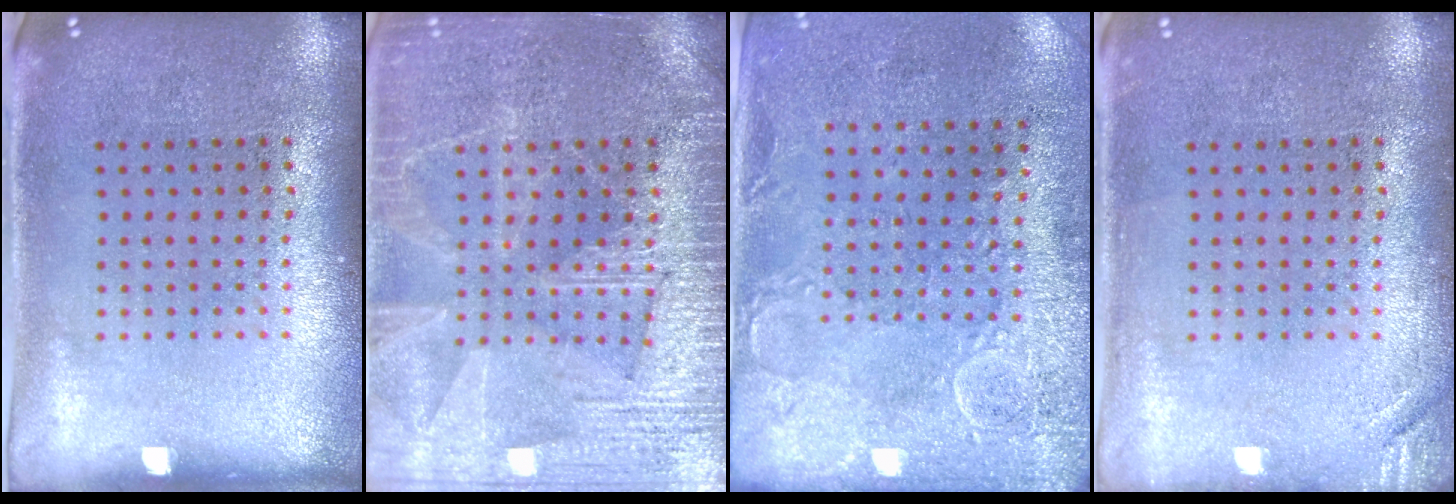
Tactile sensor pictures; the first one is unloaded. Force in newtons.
{"total": 5.6, "press": 5.5, "slide": 0.7}
{"total": 2.9, "press": 2.3, "slide": 1.7}
{"total": 1.3, "press": 1.3, "slide": 0.3}